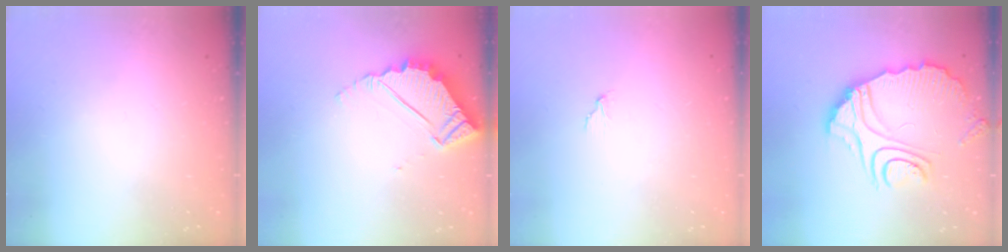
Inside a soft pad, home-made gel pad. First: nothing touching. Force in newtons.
{"total": 4.9, "press": 4.9, "slide": 0.2}
{"total": 2.0, "press": 2.0, "slide": 0.1}
{"total": 15.7, "press": 15.7, "slide": 1.3}